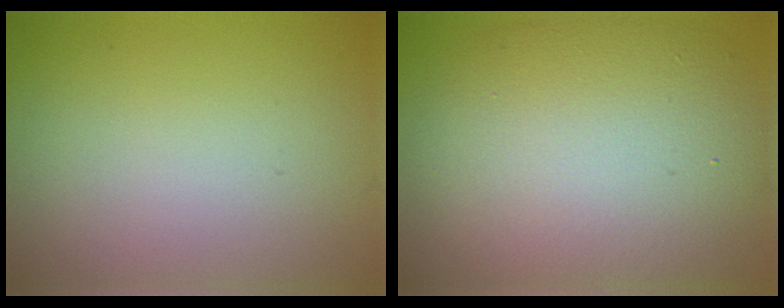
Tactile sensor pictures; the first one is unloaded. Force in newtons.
{"total": 12.1, "press": 12.1, "slide": 1.1}